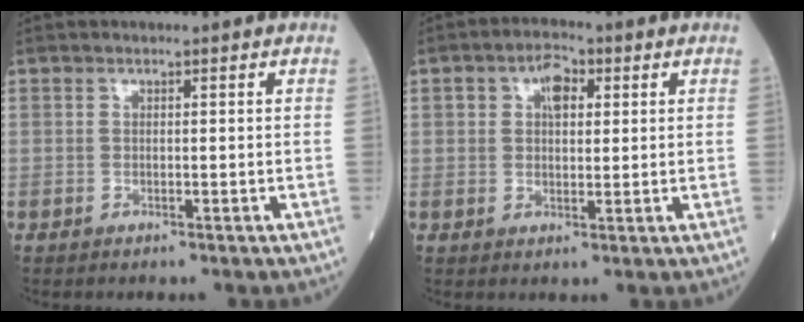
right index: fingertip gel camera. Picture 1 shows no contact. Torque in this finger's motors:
{"motor_torque": [0.60, -0.17, 0.08, 0.09]}